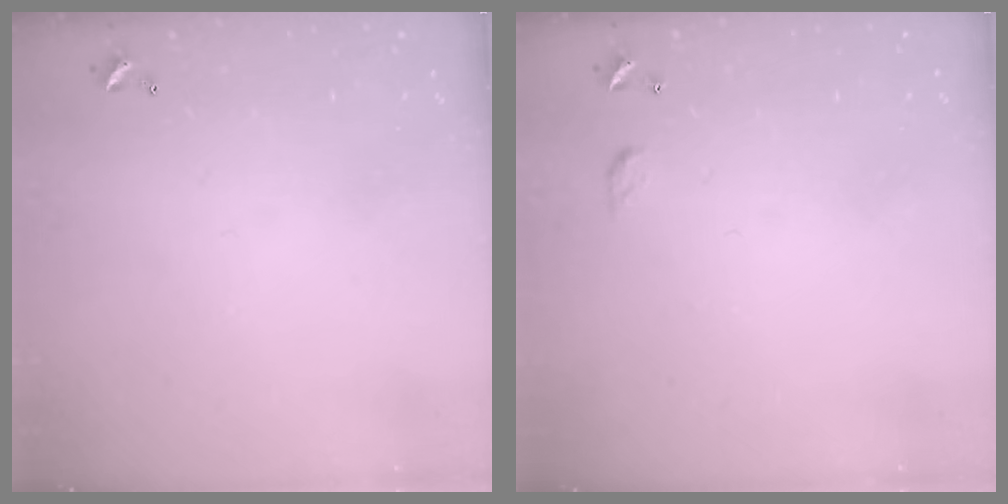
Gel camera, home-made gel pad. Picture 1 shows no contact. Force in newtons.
{"total": 3.2, "press": 3.2, "slide": 0.4}